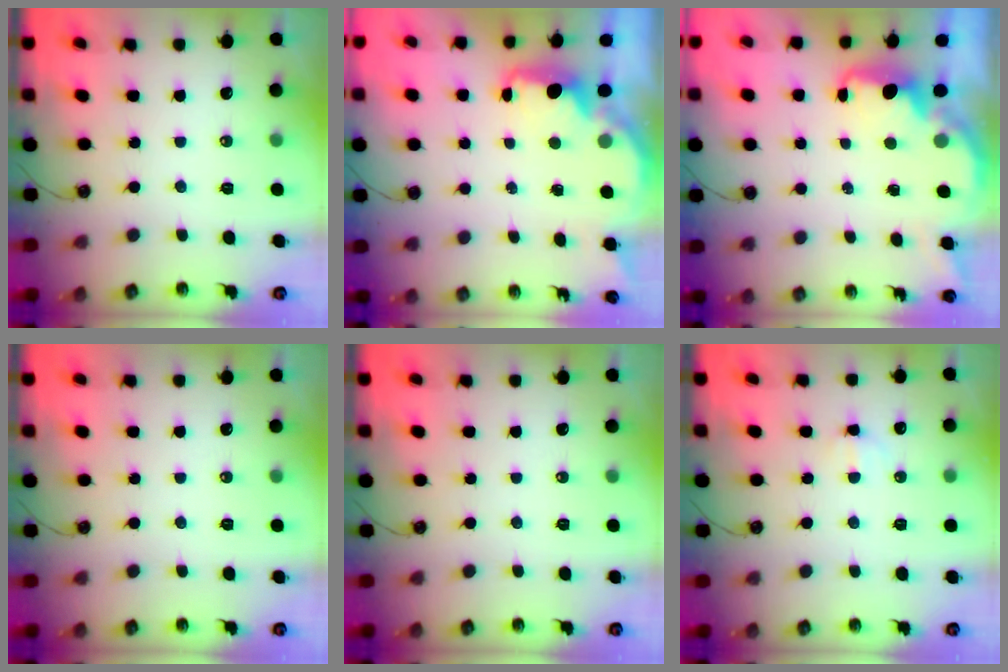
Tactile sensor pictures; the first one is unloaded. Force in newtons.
{"total": 2.6, "press": 2.5, "slide": 0.8}
{"total": 2.2, "press": 2.1, "slide": 0.9}
{"total": 0.0}
{"total": 0.0}
{"total": 3.8, "press": 3.7, "slide": 1.0}